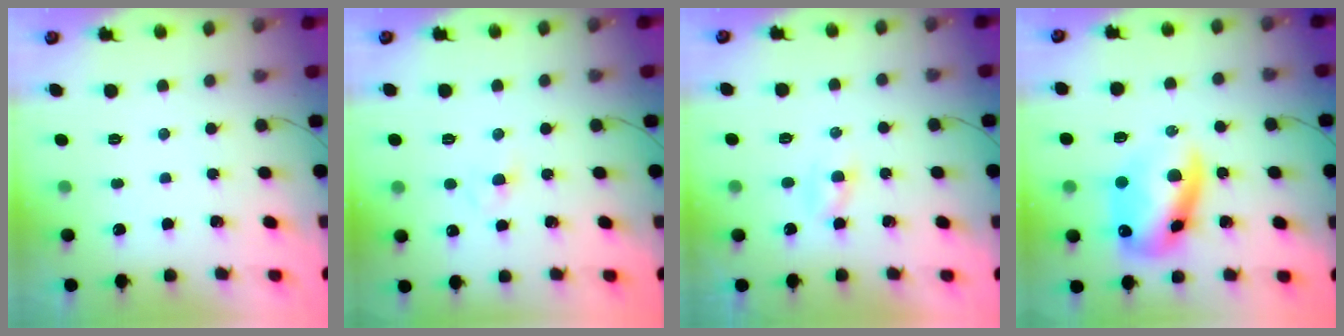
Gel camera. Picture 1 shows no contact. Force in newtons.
{"total": 2.3, "press": 2.1, "slide": 1.0}
{"total": 1.6, "press": 1.4, "slide": 0.7}
{"total": 12.9, "press": 12.5, "slide": 3.1}